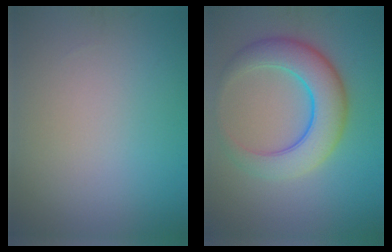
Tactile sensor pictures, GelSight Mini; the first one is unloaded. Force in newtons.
{"total": 6.9, "press": 6.9, "slide": 0.2}